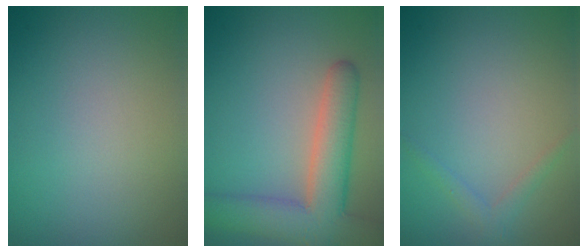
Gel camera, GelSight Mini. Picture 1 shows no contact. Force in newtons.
{"total": 7.4, "press": 7.4, "slide": 0.5}
{"total": 1.2, "press": 1.2, "slide": 0.1}